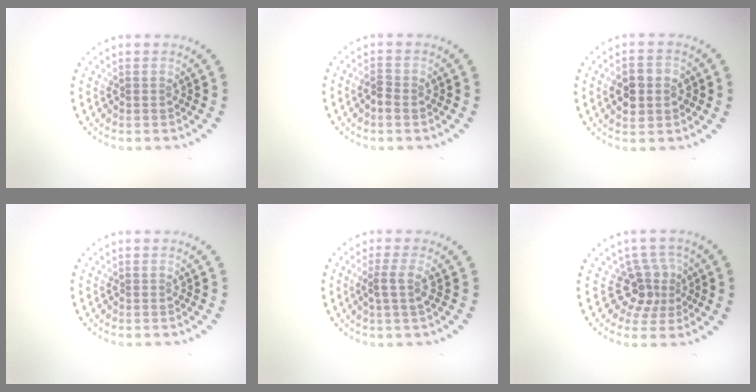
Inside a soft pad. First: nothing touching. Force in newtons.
{"total": 1.3, "press": 1.3, "slide": 0.4}
{"total": 3.9, "press": 3.9, "slide": 0.3}
{"total": 0.0}
{"total": 1.8, "press": 1.5, "slide": 1.1}
{"total": 3.1, "press": 2.2, "slide": 2.2}